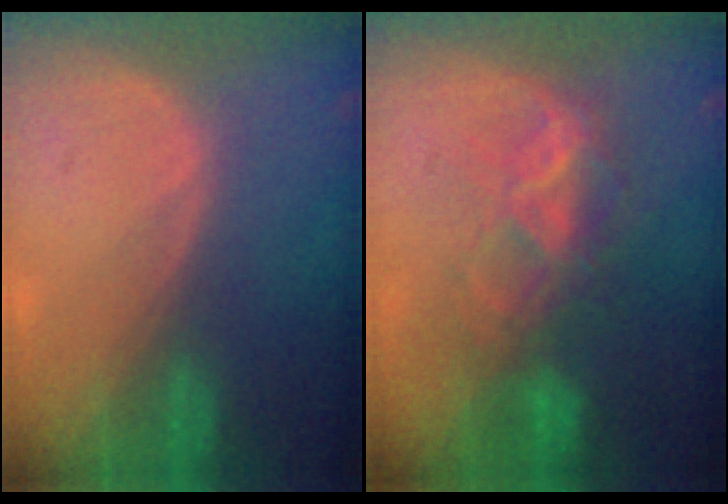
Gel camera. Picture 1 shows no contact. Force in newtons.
{"total": 6.8, "press": 6.6, "slide": 1.6}